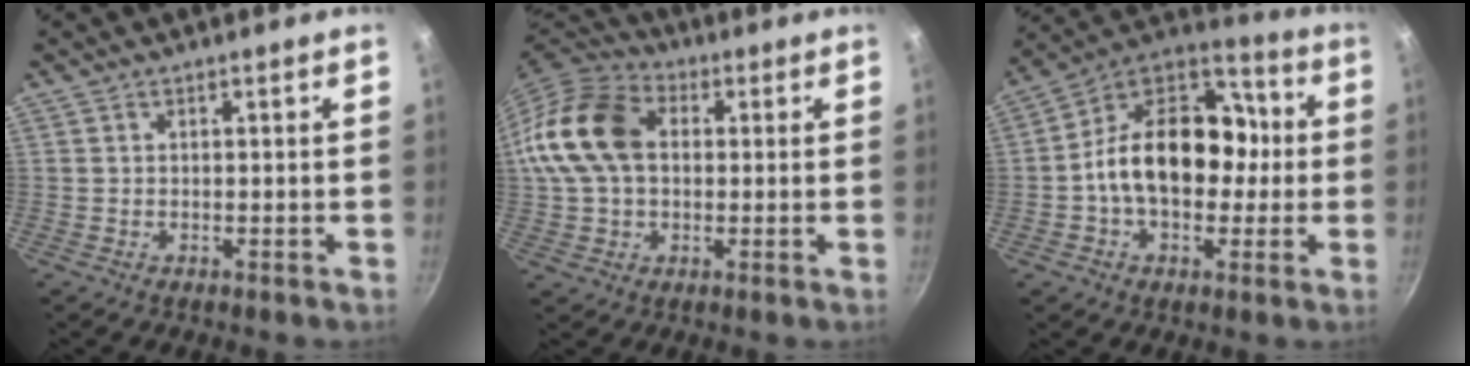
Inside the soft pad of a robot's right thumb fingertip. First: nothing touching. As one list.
[{"total": 15.7, "force": [1.9, 11.2, 10.8], "torque": [-0.191, 0.027, 0.019]}, {"total": 20.4, "force": [-0.8, 14.4, 14.4], "torque": [-0.193, 0.056, -0.032]}]